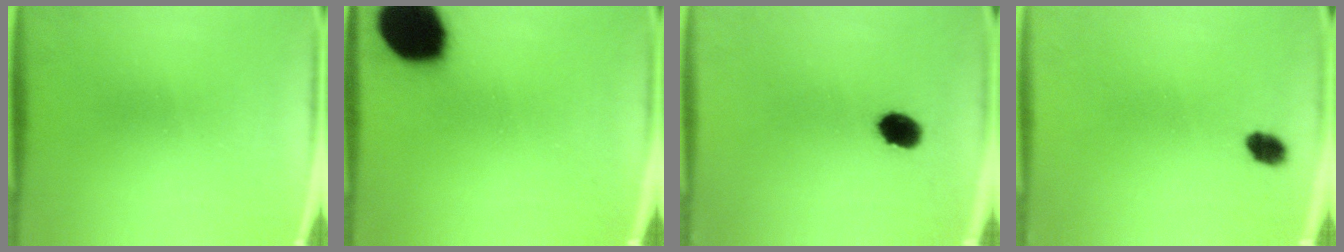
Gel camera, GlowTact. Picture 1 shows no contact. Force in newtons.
{"total": 19.0}
{"total": 5.0}
{"total": 2.9}